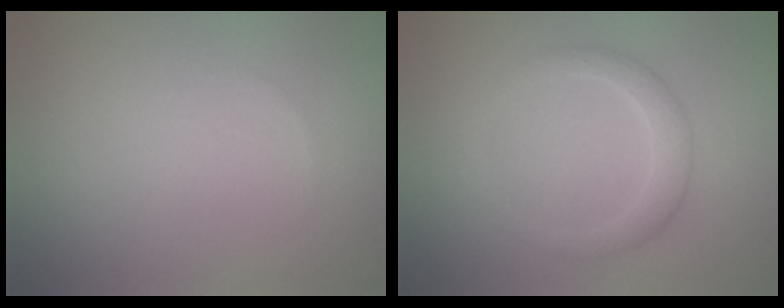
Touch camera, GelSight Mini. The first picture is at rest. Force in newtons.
{"total": 2.1, "press": 2.1, "slide": 0.1}